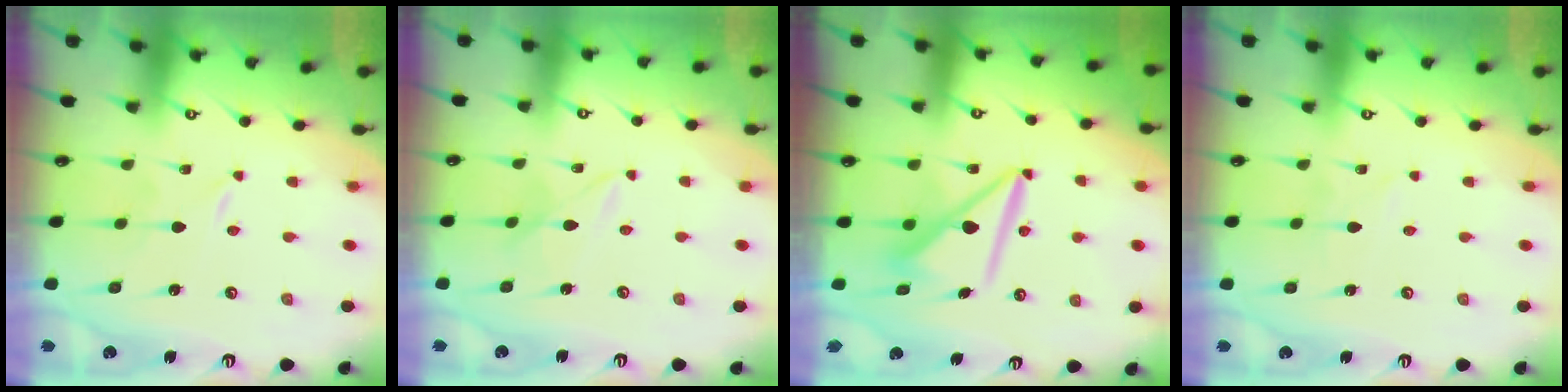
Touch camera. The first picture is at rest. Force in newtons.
{"total": 3.4, "press": 3.4, "slide": 0.4}
{"total": 9.1, "press": 9.1, "slide": 0.7}
{"total": 1.4, "press": 1.4, "slide": 0.1}